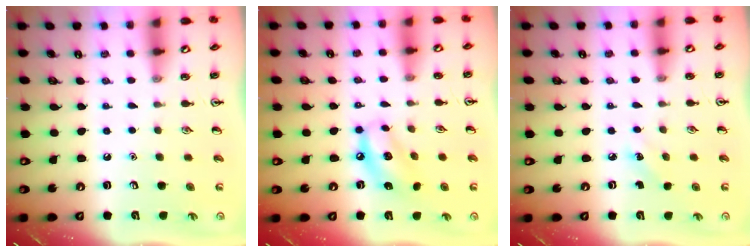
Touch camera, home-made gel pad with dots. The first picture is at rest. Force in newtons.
{"total": 9.4, "press": 9.2, "slide": 2.2}
{"total": 2.5, "press": 2.3, "slide": 0.9}